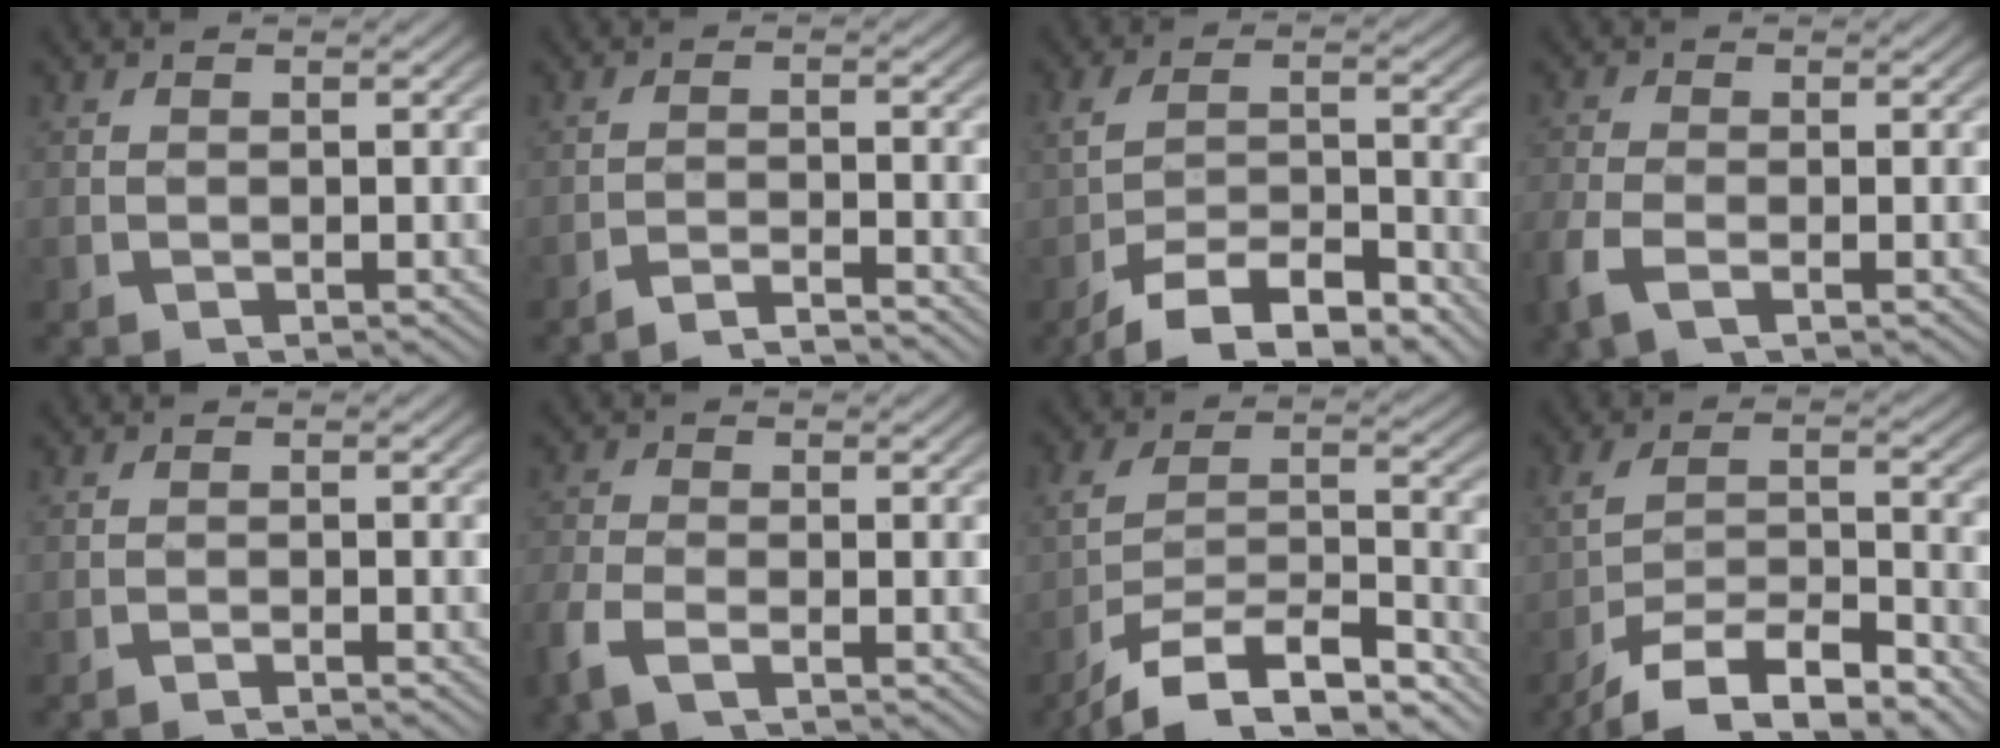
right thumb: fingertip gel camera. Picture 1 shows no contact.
{"total": 3.2, "force": [-3.0, 0.3, 0.9], "torque": [-0.010, -0.005, -0.056]}
{"total": 6.7, "force": [-4.4, 3.0, 4.2], "torque": [-0.076, -0.016, -0.065]}
{"total": 2.5, "force": [-1.1, 1.1, 2.0], "torque": [-0.060, -0.006, -0.019]}
{"total": 0.9, "force": [-0.9, -0.2, 0.2], "torque": [-0.002, 0.003, -0.021]}
{"total": 2.5, "force": [-1.4, 1.0, 1.8], "torque": [-0.053, -0.004, -0.027]}
{"total": 11.4, "force": [-7.0, 6.6, 6.1], "torque": [-0.119, -0.040, -0.098]}
{"total": 8.3, "force": [-4.8, 4.4, 5.2], "torque": [-0.101, -0.027, -0.066]}